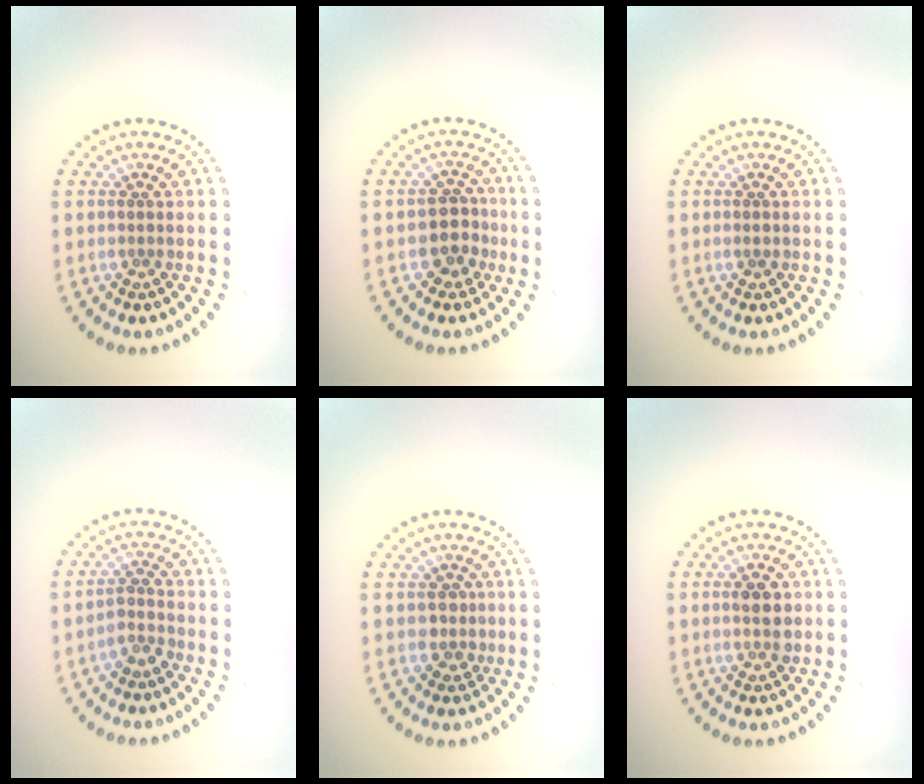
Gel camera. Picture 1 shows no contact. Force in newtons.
{"total": 2.9, "press": 2.6, "slide": 1.3}
{"total": 0.6, "press": 0.6, "slide": 0.1}
{"total": 1.9, "press": 1.4, "slide": 1.3}
{"total": 1.4, "press": 1.2, "slide": 0.8}
{"total": 2.3, "press": 2.3, "slide": 0.2}